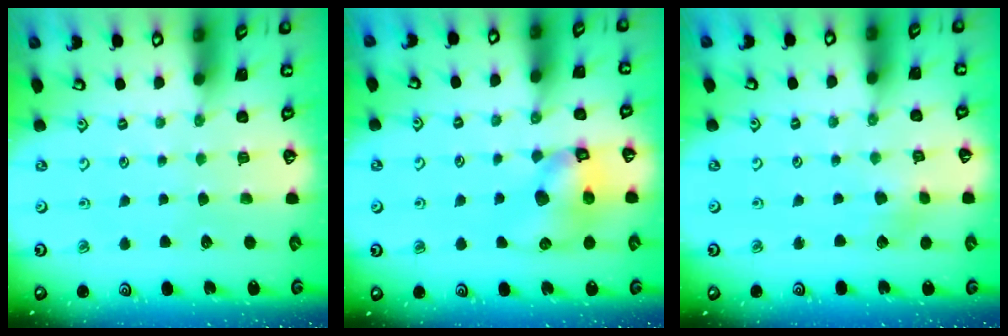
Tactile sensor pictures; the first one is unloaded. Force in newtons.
{"total": 10.5, "press": 10.4, "slide": 1.6}
{"total": 3.4, "press": 3.3, "slide": 0.3}